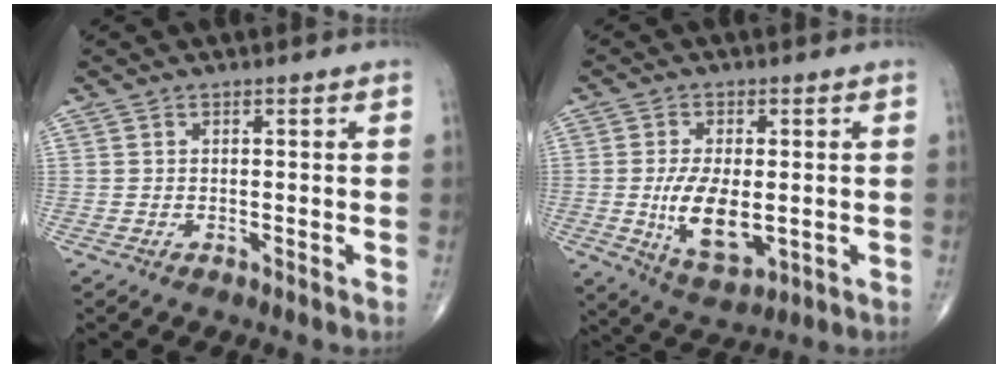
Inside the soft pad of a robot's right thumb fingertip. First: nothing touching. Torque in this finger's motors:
{"motor_torque": [2.66, 2.35, 1.27, -0.33, 0.34]}